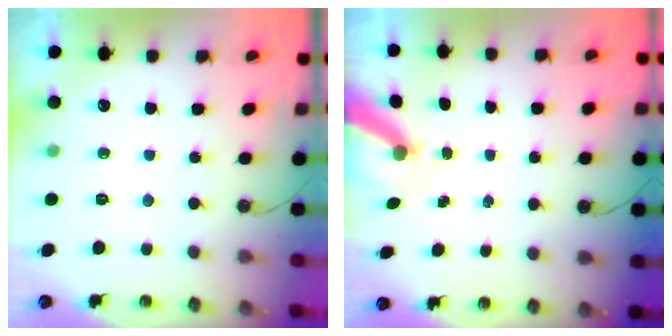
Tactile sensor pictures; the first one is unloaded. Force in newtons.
{"total": 6.8, "press": 6.7, "slide": 0.7}